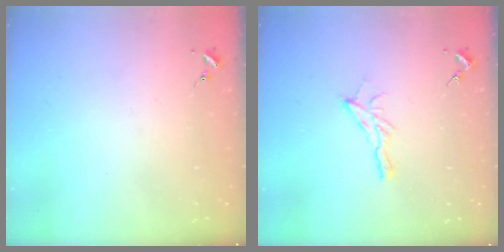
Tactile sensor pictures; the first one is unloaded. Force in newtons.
{"total": 7.3, "press": 7.3, "slide": 0.3}